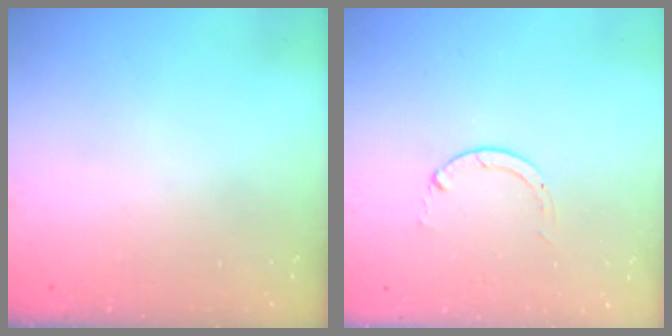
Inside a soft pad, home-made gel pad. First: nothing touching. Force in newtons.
{"total": 0.0}